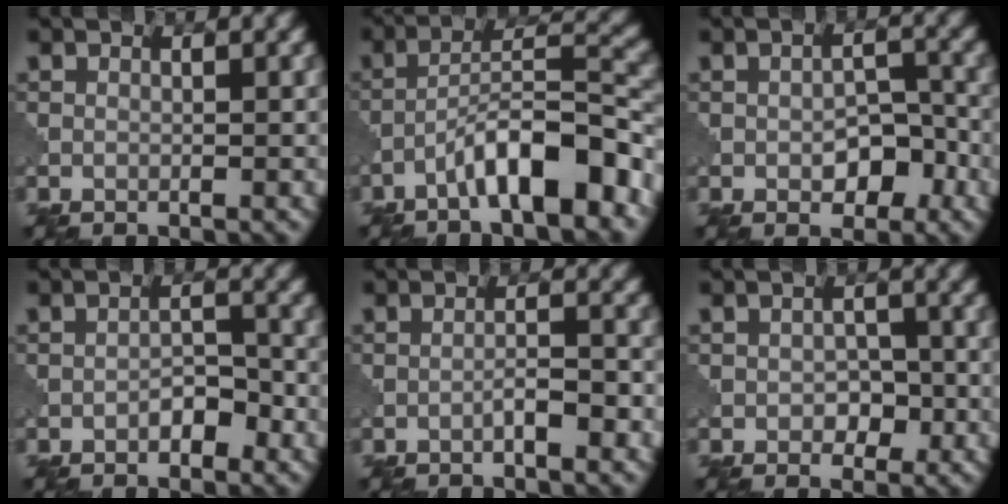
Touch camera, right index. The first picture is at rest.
{"total": 8.0, "force": [-4.6, 1.7, 6.3], "torque": [-0.106, 0.020, -0.079]}
{"total": 3.8, "force": [-1.3, 2.1, 2.8], "torque": [-0.040, 0.003, -0.017]}
{"total": 2.1, "force": [-1.2, 1.0, 1.5], "torque": [-0.021, 0.007, -0.021]}
{"total": 2.1, "force": [-1.1, 0.3, 1.8], "torque": [-0.029, 0.008, -0.021]}
{"total": 2.2, "force": [-0.5, 1.6, 1.4], "torque": [-0.019, -0.004, -0.010]}